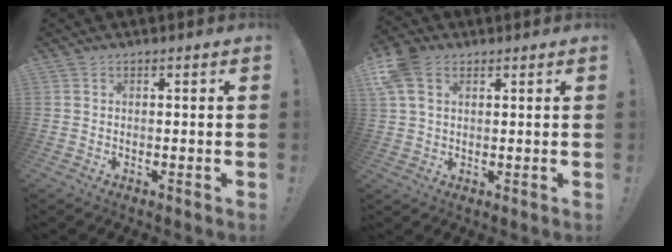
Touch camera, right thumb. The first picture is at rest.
{"total": 8.0, "force": [3.6, 5.4, 4.8], "torque": [-0.094, -0.001, 0.073]}